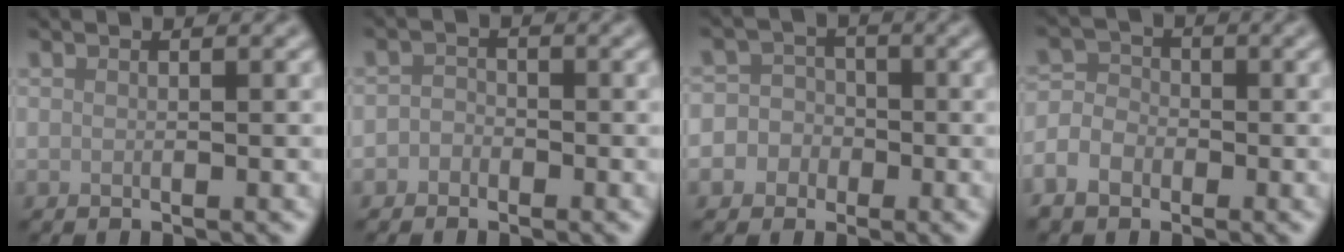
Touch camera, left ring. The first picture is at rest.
{"total": 1.3, "force": [-0.7, 1.1, 0.2], "torque": [0.004, 0.004, -0.018]}
{"total": 6.3, "force": [-2.0, 5.9, 1.0], "torque": [-0.005, 0.011, -0.068]}
{"total": 4.5, "force": [-2.4, 3.2, 2.0], "torque": [-0.025, -0.007, -0.045]}